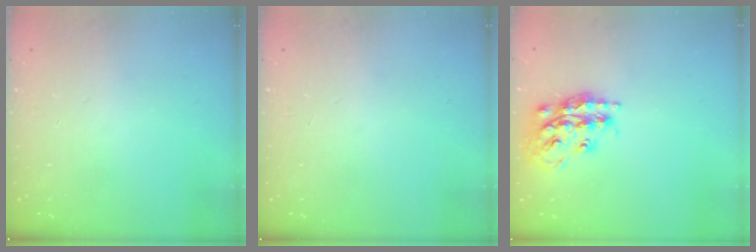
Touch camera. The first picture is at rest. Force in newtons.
{"total": 0.0}
{"total": 17.1, "press": 17.1, "slide": 1.0}